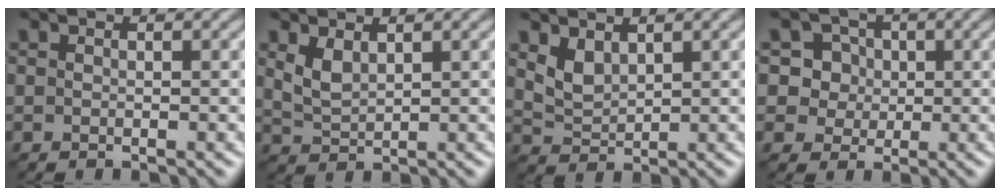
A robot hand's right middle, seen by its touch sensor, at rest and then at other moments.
{"total": 2.2, "force": [1.3, 1.1, 1.5], "torque": [-0.038, -0.003, 0.032]}
{"total": 2.4, "force": [1.5, 1.3, 1.4], "torque": [-0.033, -0.006, 0.037]}
{"total": 5.6, "force": [1.8, 4.9, 1.8], "torque": [-0.020, 0.019, 0.020]}